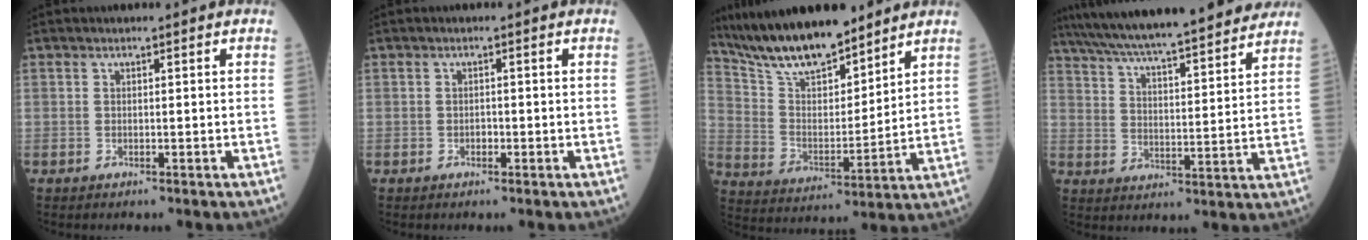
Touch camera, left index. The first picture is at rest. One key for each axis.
{"total": 0.7, "fx": -0.3, "fy": 0.5, "fz": 0.4, "tx": -0.007, "ty": 0.002, "tz": -0.006}
{"total": 20.1, "fx": 17.2, "fy": 5.0, "fz": 9.0, "tx": -0.177, "ty": 0.006, "tz": 0.312}
{"total": 25.1, "fx": 22.1, "fy": 2.5, "fz": 11.8, "tx": -0.199, "ty": 0.010, "tz": 0.313}